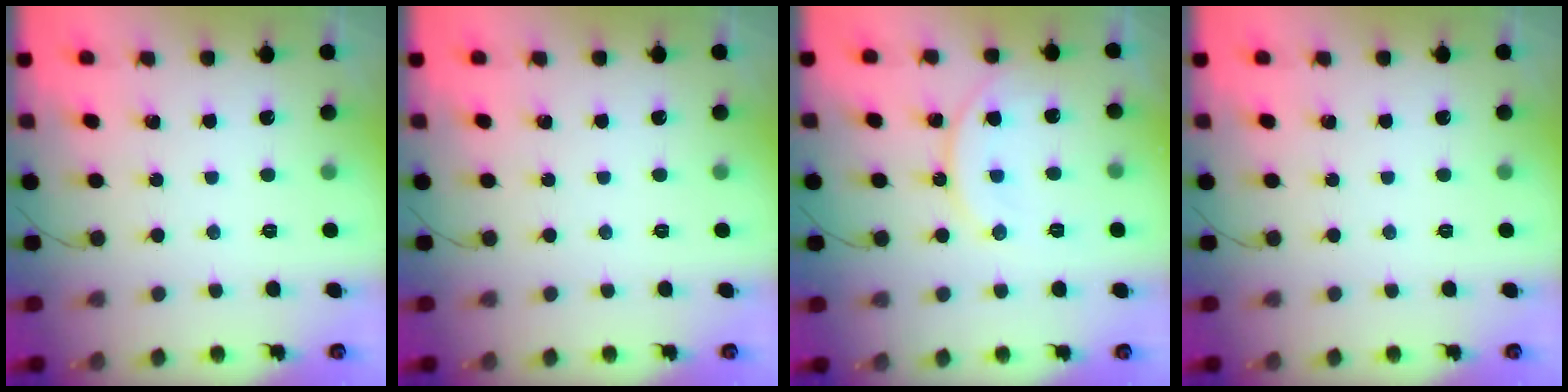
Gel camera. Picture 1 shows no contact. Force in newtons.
{"total": 0.0}
{"total": 11.7, "press": 11.5, "slide": 2.4}
{"total": 0.0}